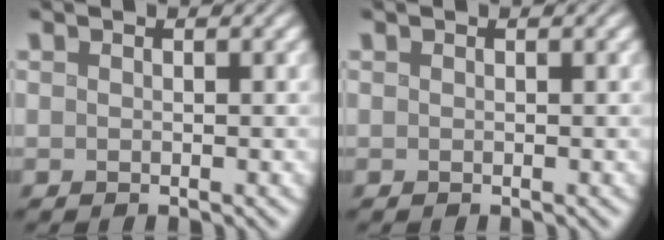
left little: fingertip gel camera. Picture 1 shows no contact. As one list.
[{"total": 0.0}]